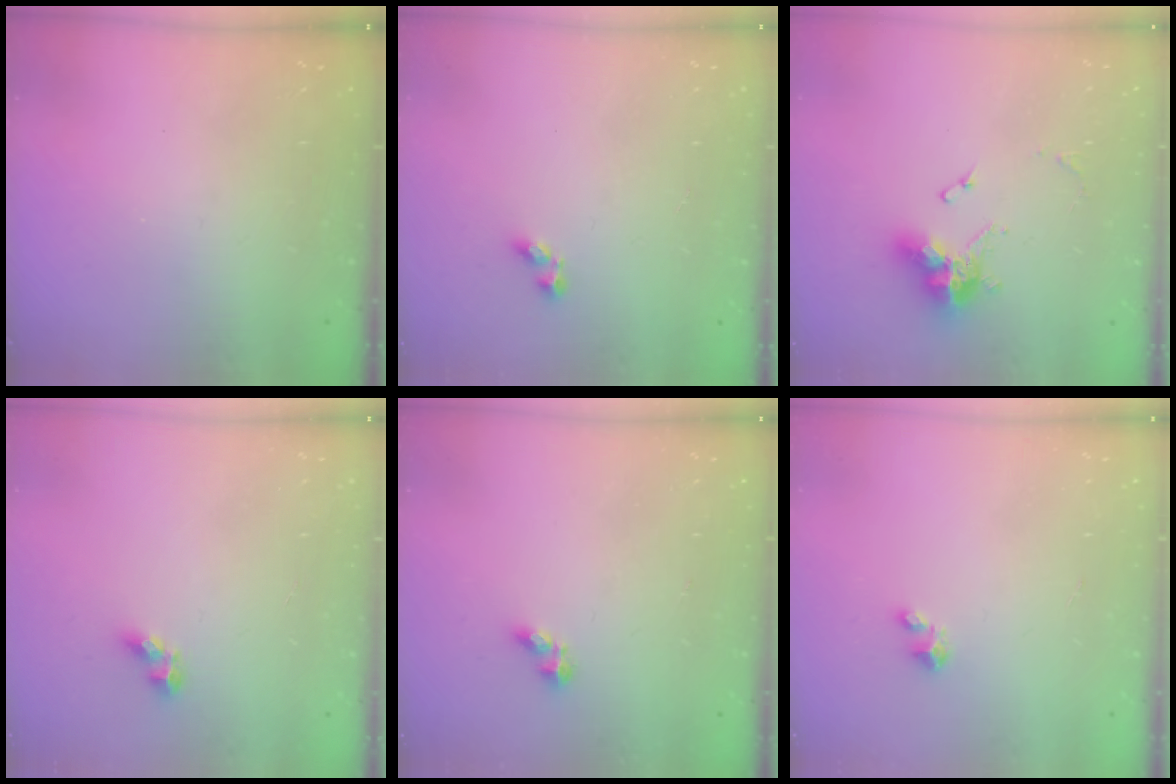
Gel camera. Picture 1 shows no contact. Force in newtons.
{"total": 3.1, "press": 3.1, "slide": 0.5}
{"total": 11.4, "press": 11.4, "slide": 0.9}
{"total": 5.2, "press": 5.2, "slide": 0.4}
{"total": 3.2, "press": 3.2, "slide": 0.5}
{"total": 2.1, "press": 2.1, "slide": 0.1}